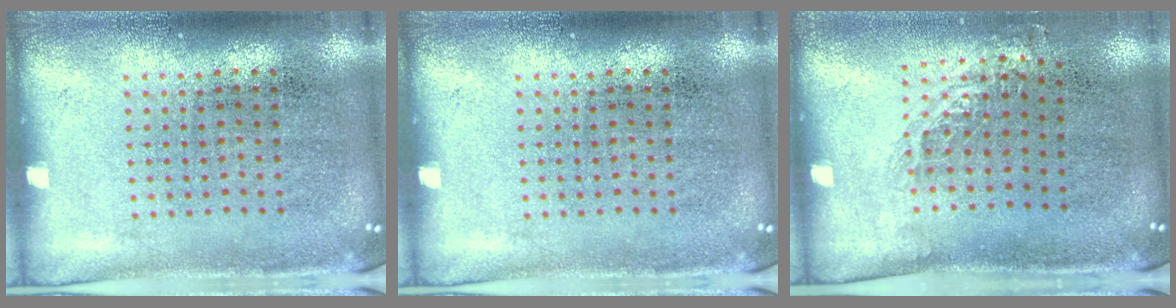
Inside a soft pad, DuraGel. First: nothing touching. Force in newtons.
{"total": 0.0}
{"total": 0.8, "press": 0.8, "slide": 0.3}